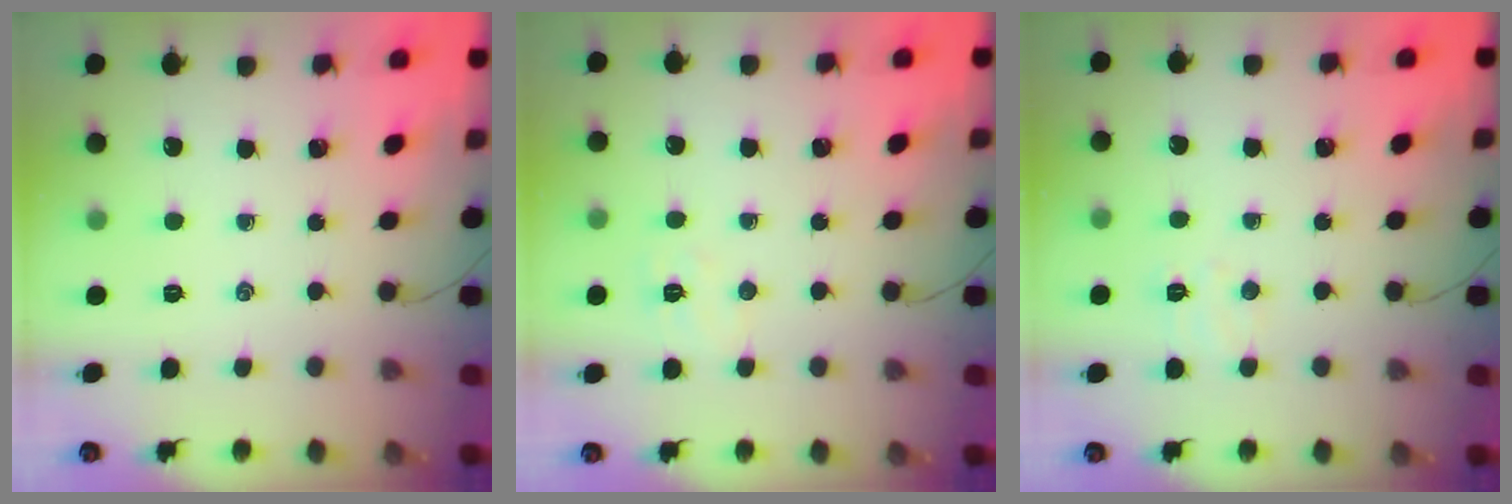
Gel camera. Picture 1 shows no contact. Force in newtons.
{"total": 4.6, "press": 4.5, "slide": 1.1}
{"total": 5.0, "press": 4.9, "slide": 1.0}